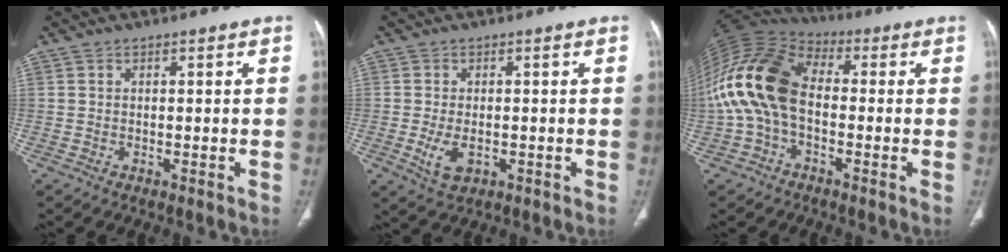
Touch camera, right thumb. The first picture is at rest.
{"total": 4.7, "force": [-1.2, 2.7, 3.7], "torque": [-0.072, -0.006, -0.014]}
{"total": 16.9, "force": [-1.3, 10.5, 13.2], "torque": [-0.272, 0.036, -0.033]}